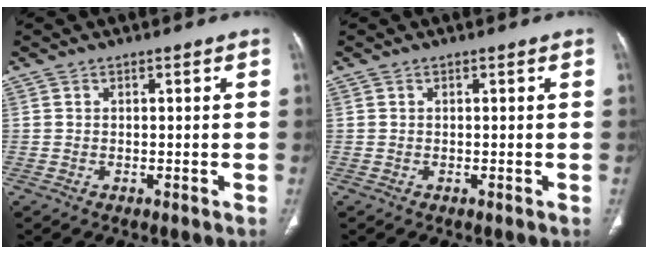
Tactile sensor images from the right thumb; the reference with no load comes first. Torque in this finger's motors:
{"motor_torque": [0.01, 0.02, -0.18, 0.16, 0.03]}